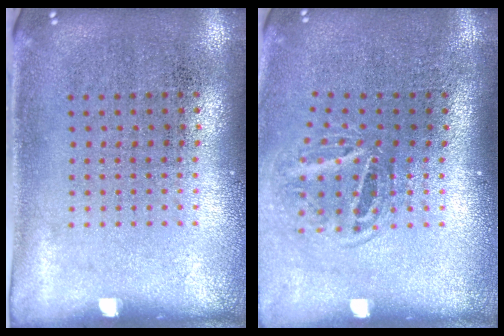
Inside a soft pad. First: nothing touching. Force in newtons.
{"total": 1.8, "press": 1.2, "slide": 1.4}